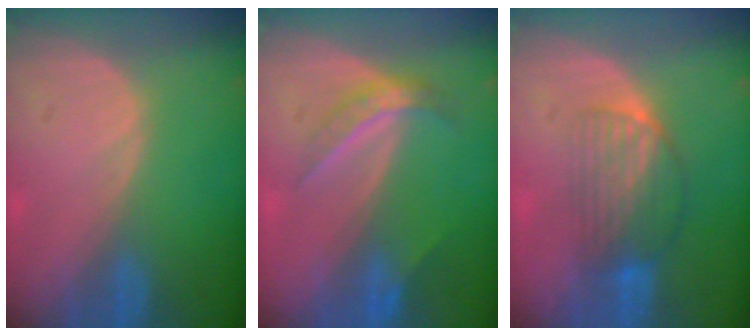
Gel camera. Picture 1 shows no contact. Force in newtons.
{"total": 4.6, "press": 4.1, "slide": 2.1}
{"total": 6.7, "press": 5.9, "slide": 3.1}